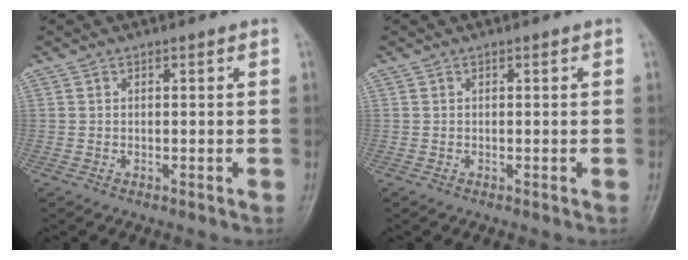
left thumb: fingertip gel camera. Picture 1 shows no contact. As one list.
[{"total": 0.0}]